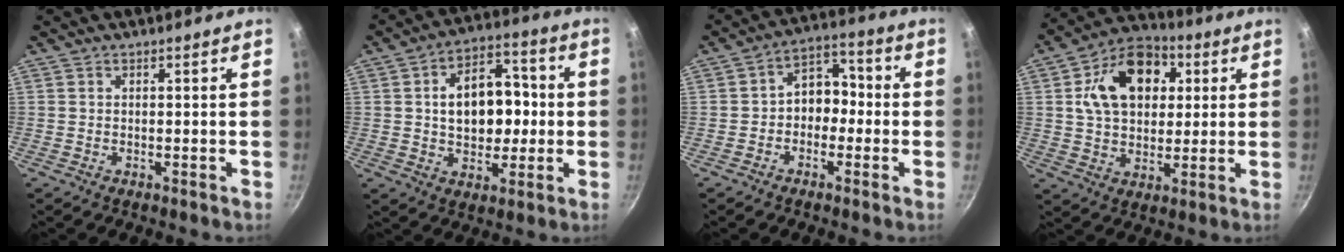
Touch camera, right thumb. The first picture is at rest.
{"total": 14.3, "force": [0.5, 9.9, 10.4], "torque": [-0.114, 0.024, 0.004]}
{"total": 7.4, "force": [-1.3, 5.7, 4.6], "torque": [-0.017, 0.035, -0.036]}
{"total": 16.5, "force": [4.2, 11.7, 10.8], "torque": [-0.144, 0.011, 0.057]}